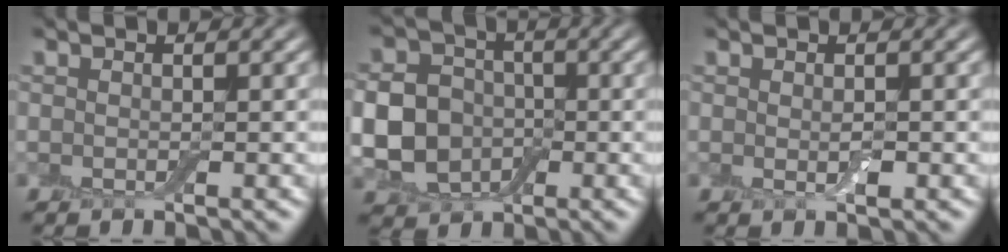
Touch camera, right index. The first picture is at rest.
{"total": 9.7, "force": [-1.4, 8.5, 4.4], "torque": [-0.094, -0.012, -0.051]}
{"total": 0.9, "force": [0.0, 0.2, 0.8], "torque": [-0.016, -0.003, -0.001]}